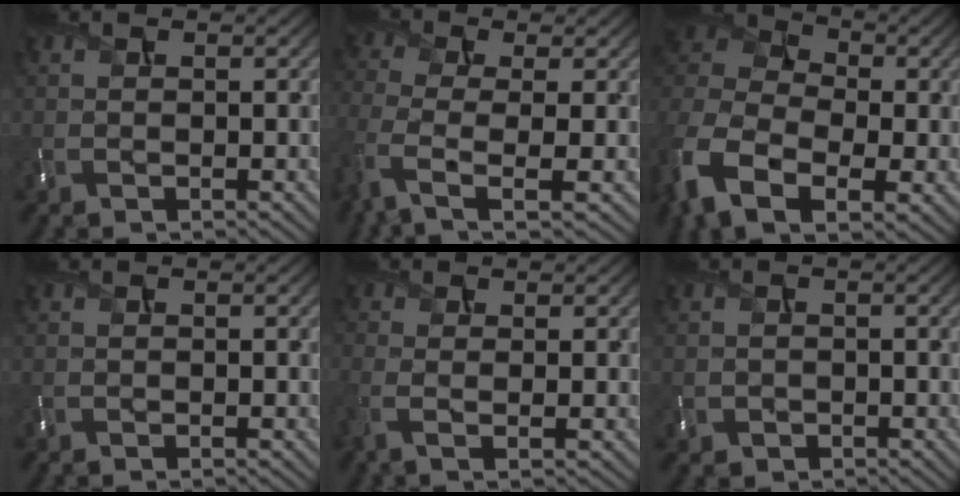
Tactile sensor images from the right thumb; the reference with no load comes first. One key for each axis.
{"total": 6.5, "fx": -2.5, "fy": 2.5, "fz": 5.5, "tx": -0.135, "ty": -0.012, "tz": -0.058}
{"total": 13.5, "fx": -4.8, "fy": 8.9, "fz": 9.0, "tx": -0.251, "ty": -0.019, "tz": -0.091}
{"total": 0.0}
{"total": 2.5, "fx": -0.3, "fy": 0.7, "fz": 2.4, "tx": -0.063, "ty": -0.004, "tz": -0.009}
{"total": 1.5, "fx": -0.6, "fy": 1.4, "fz": 0.4, "tx": -0.005, "ty": -0.008, "tz": -0.013}